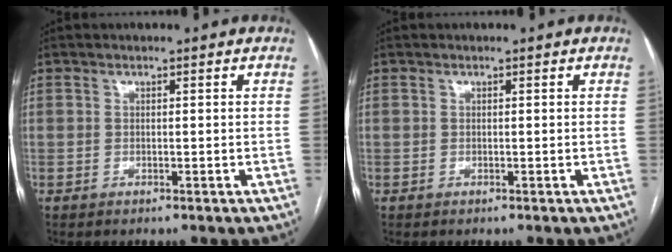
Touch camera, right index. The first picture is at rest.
{"total": 0.0}